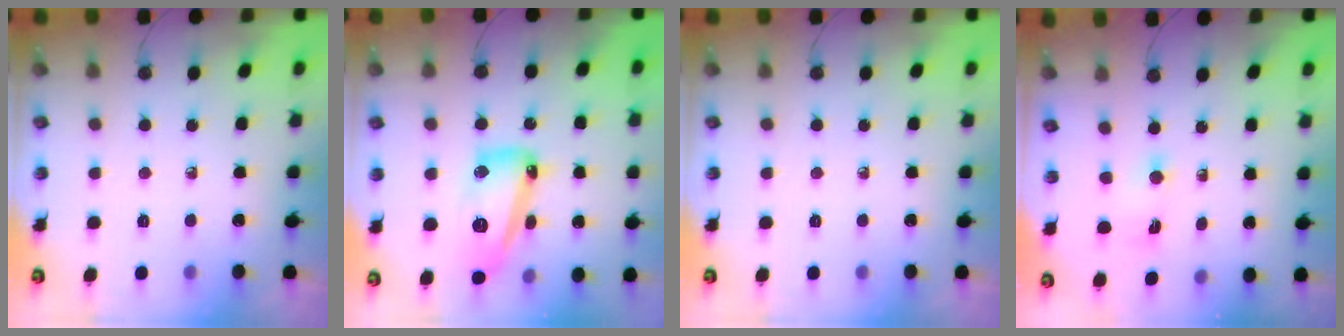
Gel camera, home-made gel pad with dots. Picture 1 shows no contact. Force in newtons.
{"total": 23.5, "press": 20.6, "slide": 11.3}
{"total": 0.0}
{"total": 1.6, "press": 1.6, "slide": 0.3}